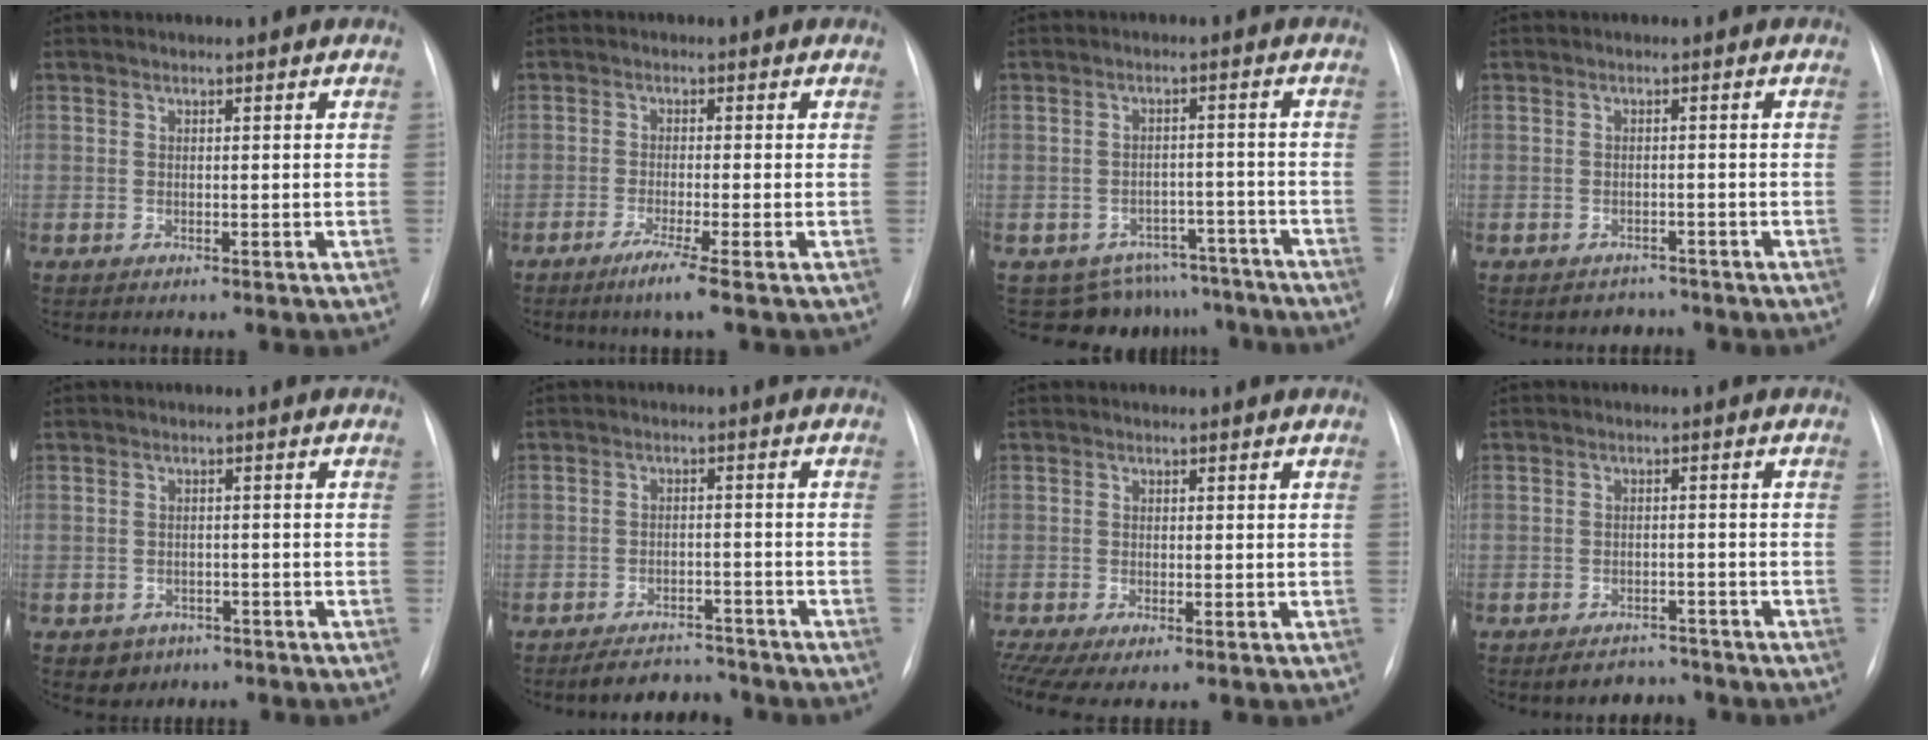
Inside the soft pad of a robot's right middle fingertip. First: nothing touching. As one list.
[{"total": 3.5, "force": [-2.1, -0.9, 2.7], "torque": [-0.052, -0.014, -0.043]}, {"total": 9.6, "force": [-8.3, 4.9, -0.6], "torque": [0.026, 0.030, -0.098]}, {"total": 1.9, "force": [-1.6, 1.0, -0.5], "torque": [0.003, 0.005, -0.020]}, {"total": 3.1, "force": [-1.6, 2.5, 0.6], "torque": [-0.006, 0.007, -0.014]}, {"total": 5.6, "force": [-5.2, 2.0, 0.8], "torque": [-0.007, 0.000, -0.079]}, {"total": 4.3, "force": [-2.4, 1.5, 3.2], "torque": [-0.065, -0.008, -0.043]}, {"total": 3.9, "force": [-3.4, 1.9, 0.5], "torque": [-0.002, 0.006, -0.044]}]